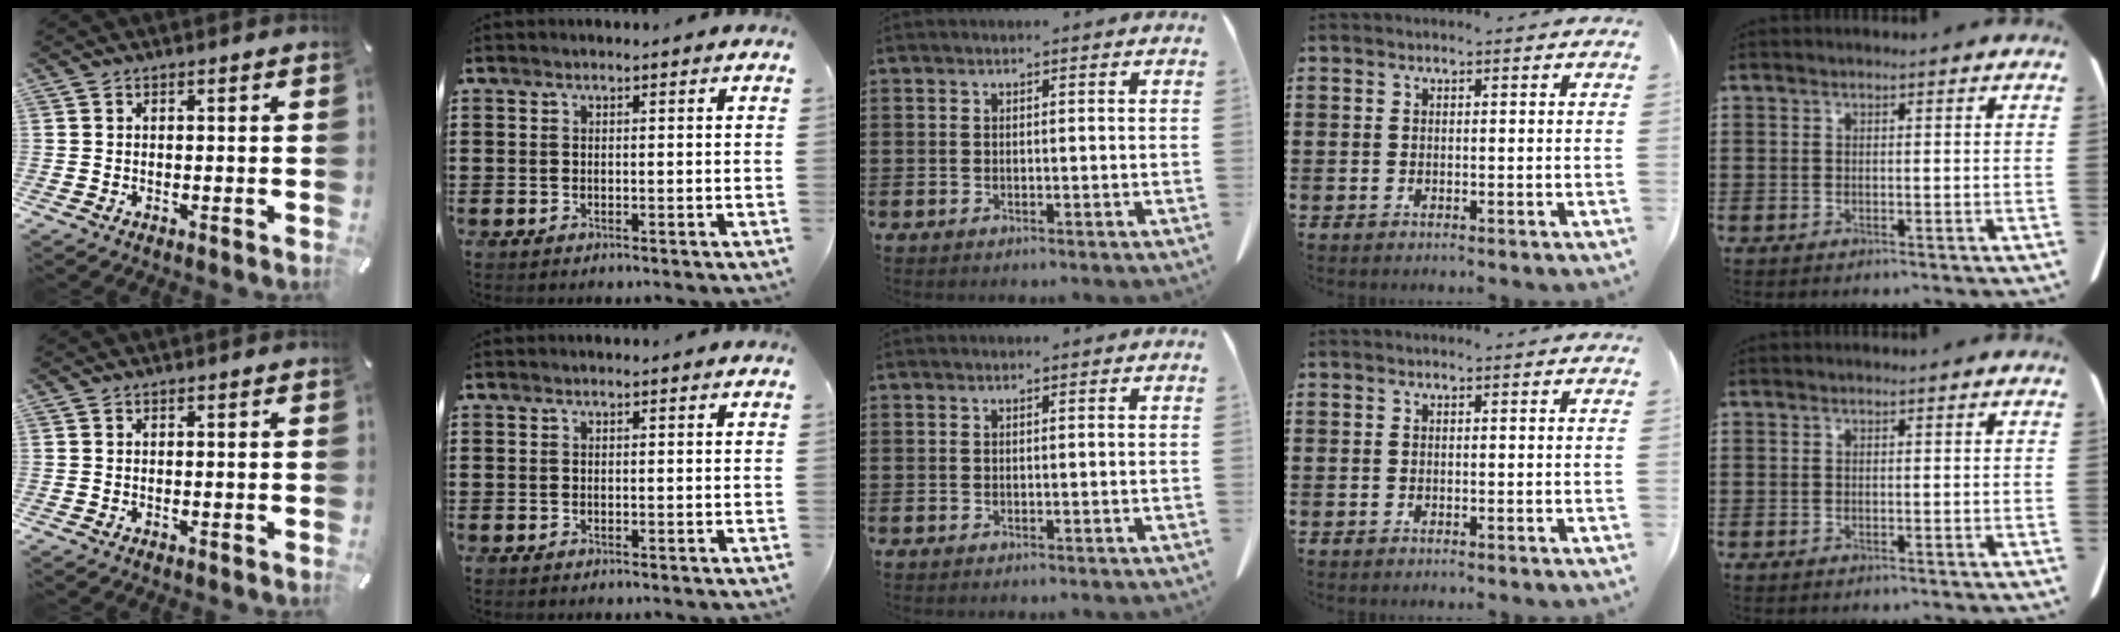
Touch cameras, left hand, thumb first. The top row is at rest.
{}